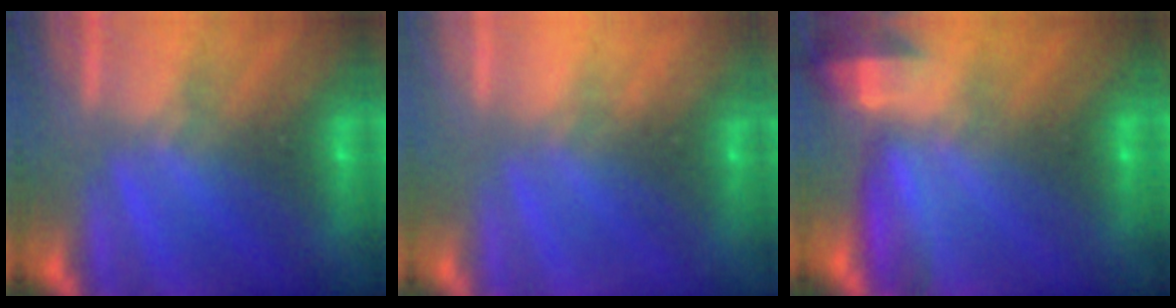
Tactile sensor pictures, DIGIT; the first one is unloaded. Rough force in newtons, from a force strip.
{"total": 2.3}
{"total": 7.7}